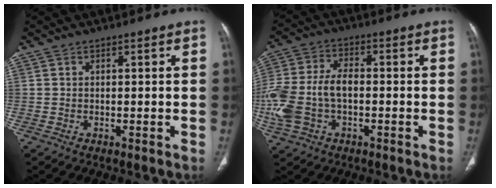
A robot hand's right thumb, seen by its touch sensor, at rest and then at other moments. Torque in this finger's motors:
{"motor_torque": [1.88, 1.66, 1.80, -0.64, 0.19]}